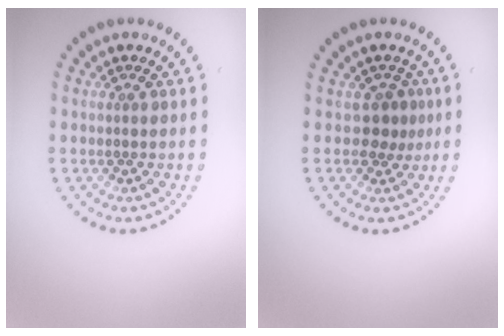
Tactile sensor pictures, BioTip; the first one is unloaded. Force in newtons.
{"total": 1.8, "press": 1.3, "slide": 1.3}